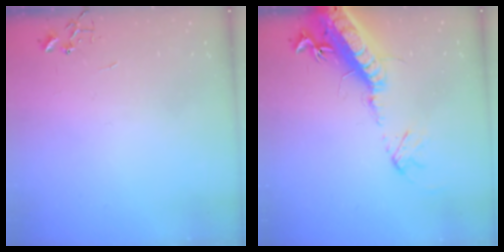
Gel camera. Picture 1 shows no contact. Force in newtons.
{"total": 20.9, "press": 20.3, "slide": 4.9}